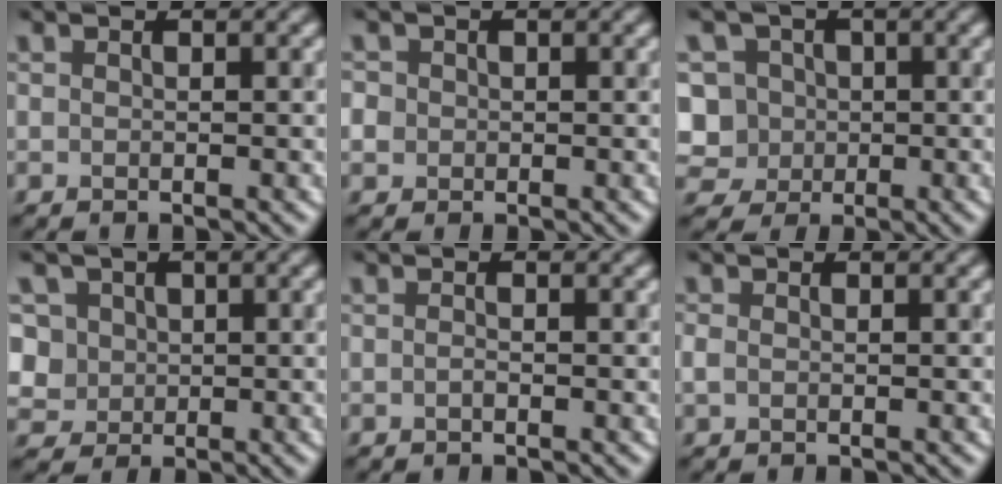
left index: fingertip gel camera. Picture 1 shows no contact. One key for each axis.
{"total": 2.3, "fx": 0.3, "fy": 2.2, "fz": 0.7, "tx": -0.007, "ty": 0.014, "tz": -0.003}
{"total": 7.0, "fx": 0.2, "fy": 6.5, "fz": 2.6, "tx": -0.051, "ty": 0.029, "tz": -0.021}
{"total": 5.8, "fx": 2.0, "fy": 4.9, "fz": 2.3, "tx": -0.048, "ty": 0.015, "tz": 0.019}
{"total": 0.5, "fx": -0.3, "fy": 0.1, "fz": 0.4, "tx": -0.009, "ty": 0.000, "tz": -0.005}
{"total": 0.8, "fx": -0.1, "fy": 0.6, "fz": 0.5, "tx": -0.011, "ty": -0.001, "tz": -0.005}